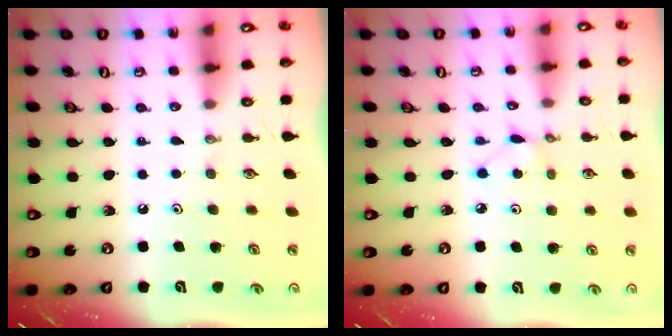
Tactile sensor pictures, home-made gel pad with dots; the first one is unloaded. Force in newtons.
{"total": 2.1, "press": 2.1, "slide": 0.3}